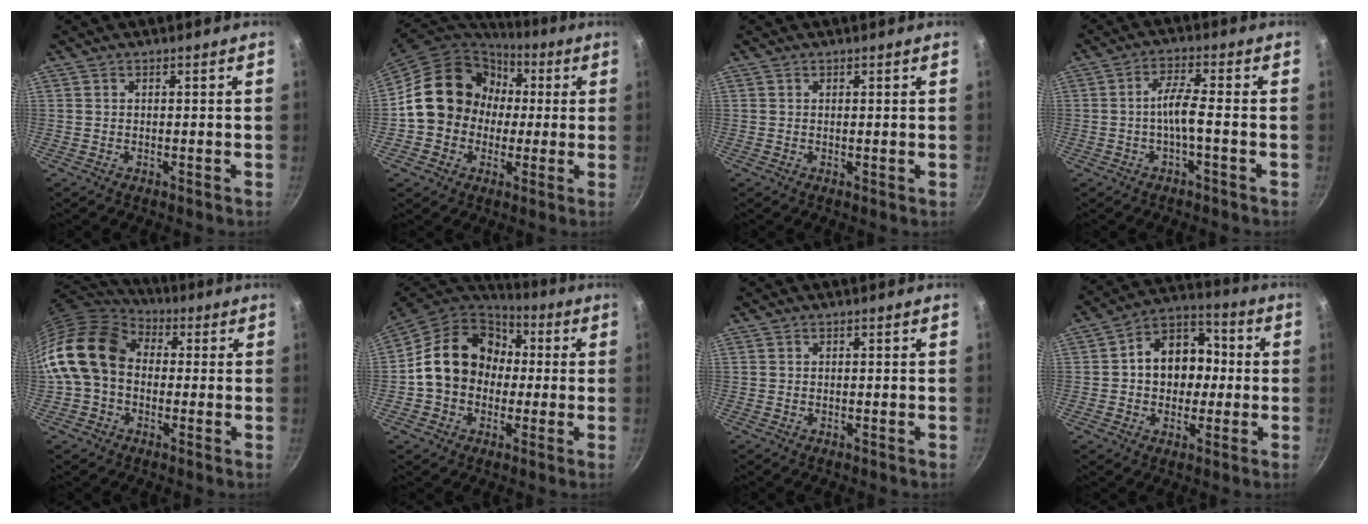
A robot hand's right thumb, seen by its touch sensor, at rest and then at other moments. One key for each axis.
{"total": 16.5, "fx": 0.7, "fy": 14.7, "fz": 7.5, "tx": -0.086, "ty": 0.034, "tz": 0.003}
{"total": 0.0}
{"total": 4.6, "fx": -1.3, "fy": 0.6, "fz": 4.4, "tx": -0.095, "ty": 0.021, "tz": -0.030}
{"total": 16.6, "fx": 0.7, "fy": 12.5, "fz": 10.9, "tx": -0.189, "ty": 0.034, "tz": -0.002}
{"total": 17.5, "fx": 0.8, "fy": 14.5, "fz": 9.8, "tx": -0.140, "ty": 0.046, "tz": 0.004}
{"total": 0.0}
{"total": 13.1, "fx": 0.4, "fy": 10.1, "fz": 8.2, "tx": -0.079, "ty": 0.030, "tz": -0.009}